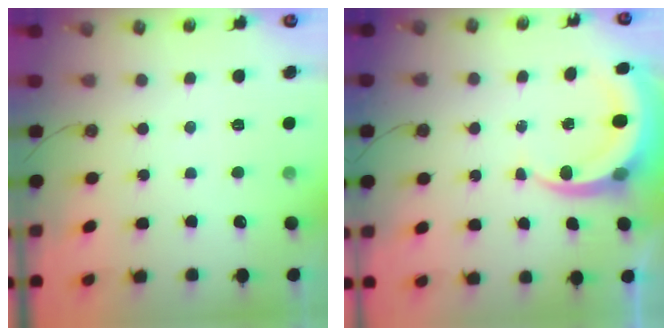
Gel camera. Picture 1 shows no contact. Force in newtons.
{"total": 6.0, "press": 6.0, "slide": 0.3}